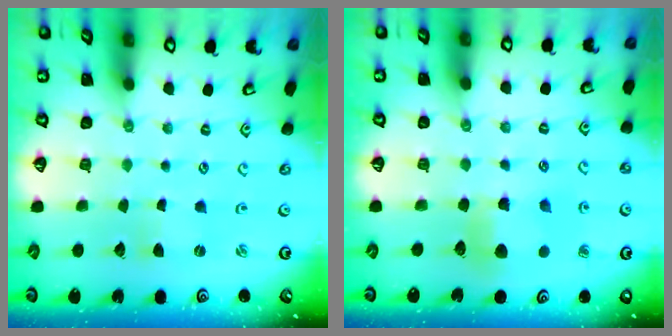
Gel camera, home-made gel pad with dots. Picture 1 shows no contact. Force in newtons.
{"total": 7.2, "press": 7.2, "slide": 0.2}